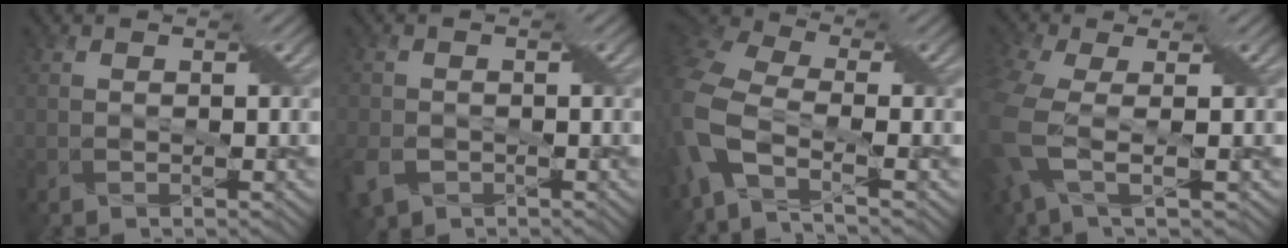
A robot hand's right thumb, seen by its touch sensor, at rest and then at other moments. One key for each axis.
{"total": 4.4, "fx": -2.0, "fy": 3.2, "fz": 2.2, "tx": -0.066, "ty": -0.015, "tz": -0.043}
{"total": 11.5, "fx": -3.6, "fy": 6.0, "fz": 9.1, "tx": -0.253, "ty": -0.007, "tz": -0.083}
{"total": 7.7, "fx": -1.3, "fy": 3.4, "fz": 6.9, "tx": -0.195, "ty": -0.011, "tz": -0.030}